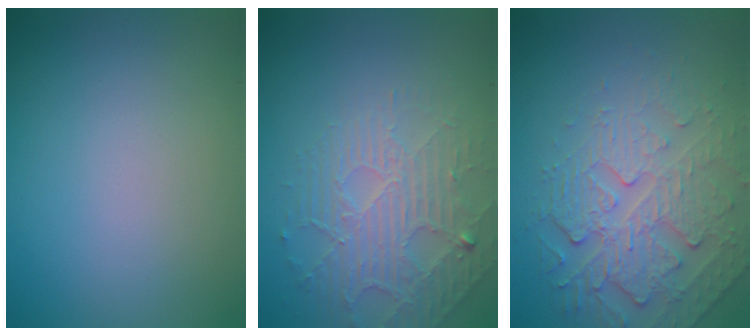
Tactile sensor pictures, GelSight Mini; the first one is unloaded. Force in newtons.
{"total": 4.5, "press": 3.3, "slide": 3.1}
{"total": 4.5, "press": 4.1, "slide": 1.8}